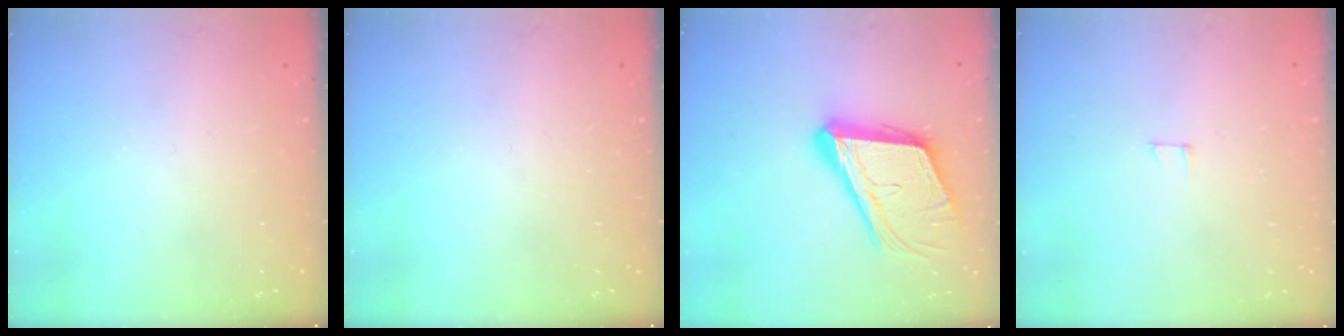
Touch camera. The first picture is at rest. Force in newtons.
{"total": 0.0}
{"total": 20.0, "press": 19.6, "slide": 3.9}
{"total": 2.5, "press": 2.5, "slide": 0.2}